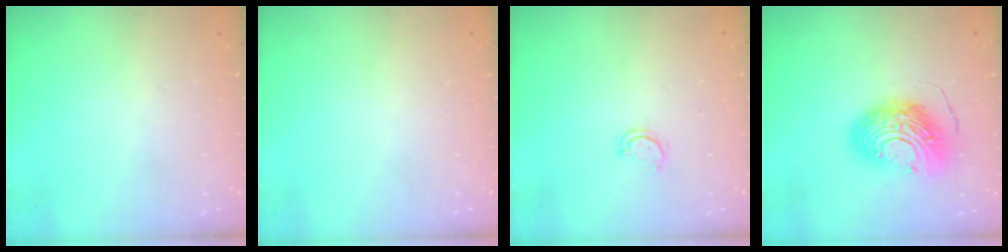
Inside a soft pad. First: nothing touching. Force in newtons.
{"total": 0.0}
{"total": 2.7, "press": 2.6, "slide": 0.3}
{"total": 13.8, "press": 13.7, "slide": 1.3}